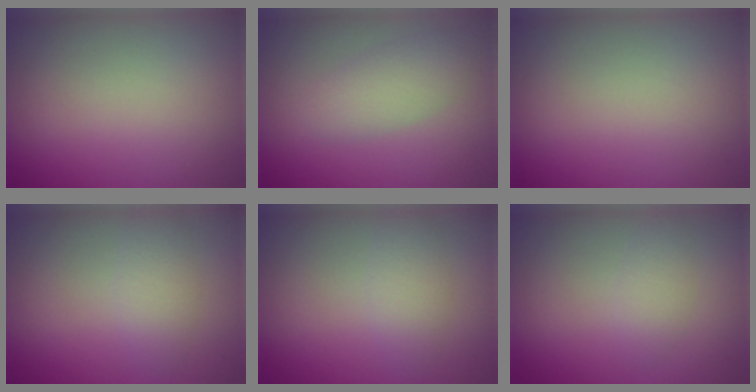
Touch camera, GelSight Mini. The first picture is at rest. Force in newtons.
{"total": 3.0, "press": 3.0, "slide": 0.2}
{"total": 0.0}
{"total": 2.4, "press": 2.4, "slide": 0.0}
{"total": 2.4, "press": 2.4, "slide": 0.0}
{"total": 1.7, "press": 1.7, "slide": 0.0}